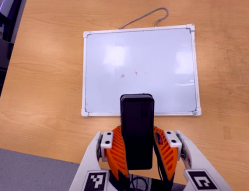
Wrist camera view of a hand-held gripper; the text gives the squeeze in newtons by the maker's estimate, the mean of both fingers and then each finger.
{"total": 9.4, "left": 8.3, "right": 10.5}